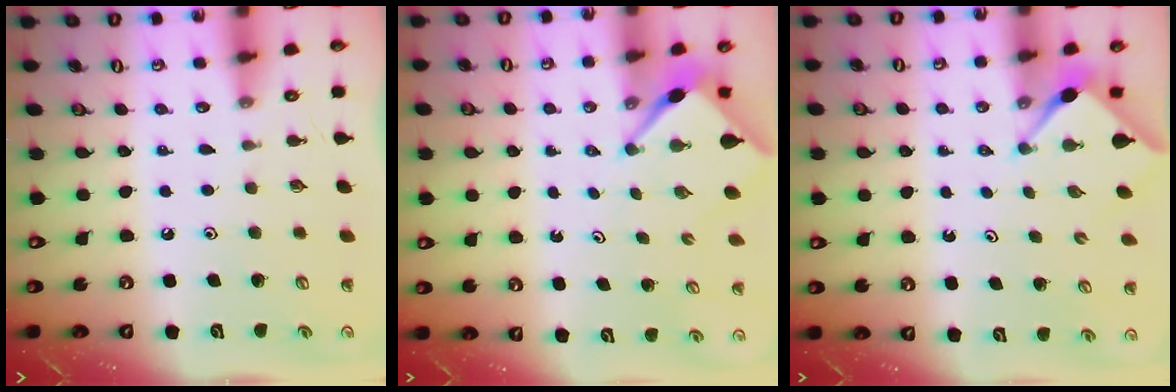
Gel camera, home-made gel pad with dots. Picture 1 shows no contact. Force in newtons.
{"total": 2.8, "press": 2.8, "slide": 0.3}
{"total": 3.0, "press": 3.0, "slide": 0.3}